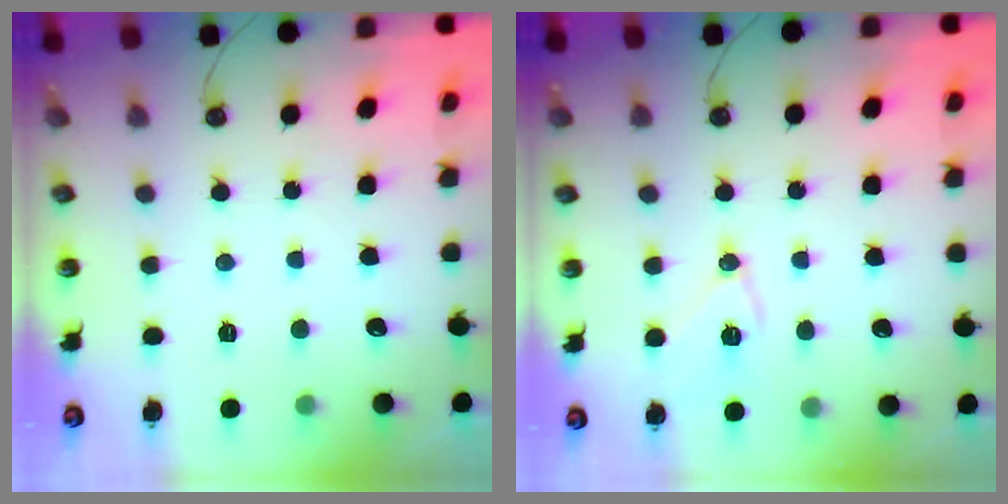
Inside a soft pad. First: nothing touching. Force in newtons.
{"total": 11.5, "press": 11.5, "slide": 0.2}